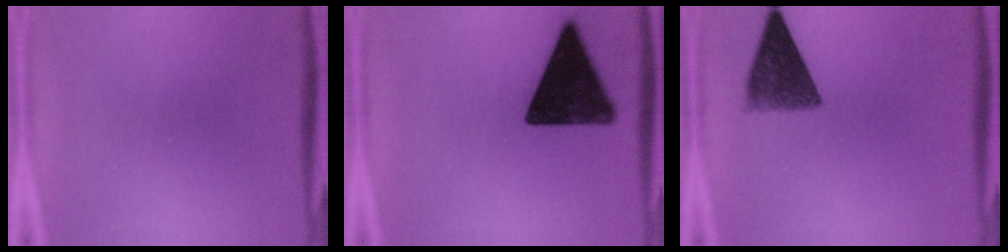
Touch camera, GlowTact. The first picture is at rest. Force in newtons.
{"total": 14.4}
{"total": 8.8}